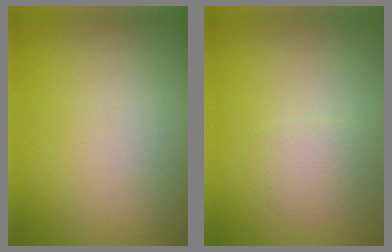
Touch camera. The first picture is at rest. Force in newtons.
{"total": 1.6, "press": 1.6, "slide": 0.0}